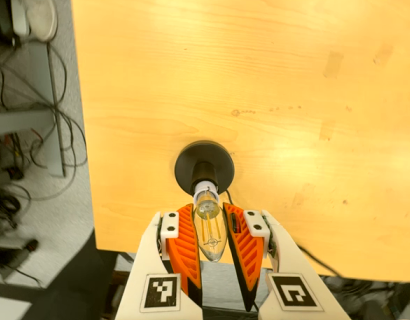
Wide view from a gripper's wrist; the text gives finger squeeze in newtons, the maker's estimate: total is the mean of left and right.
{"total": 14.3, "left": 13.9, "right": 14.8}